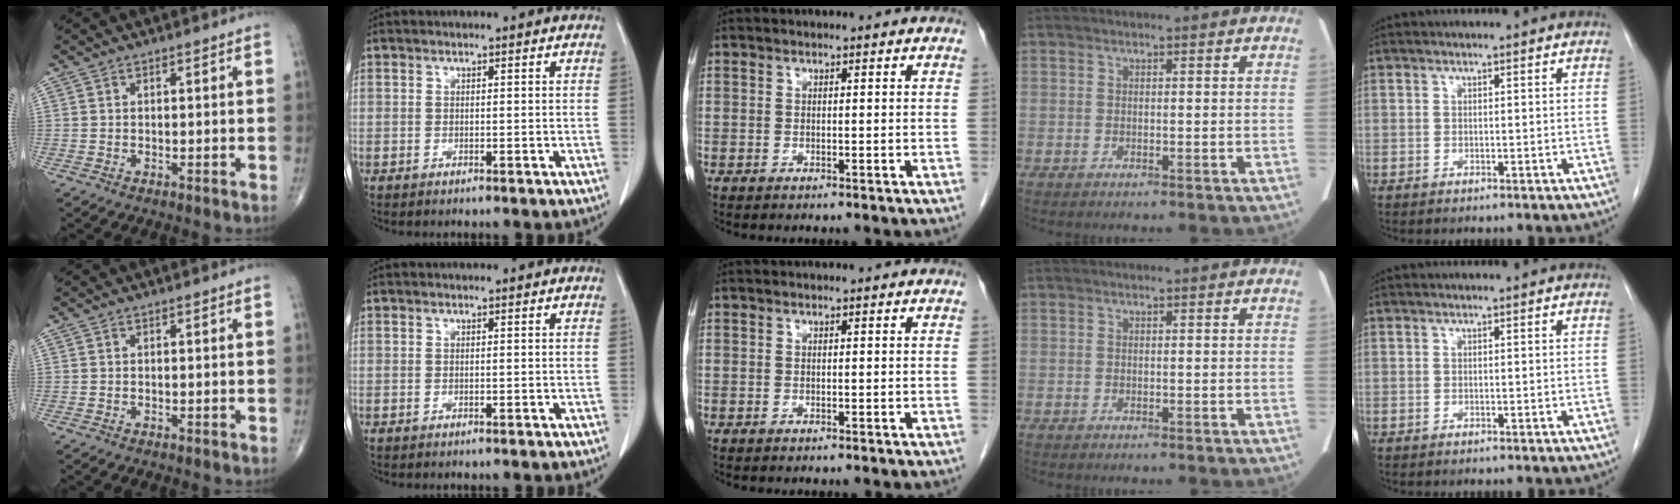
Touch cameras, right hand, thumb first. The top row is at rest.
{}